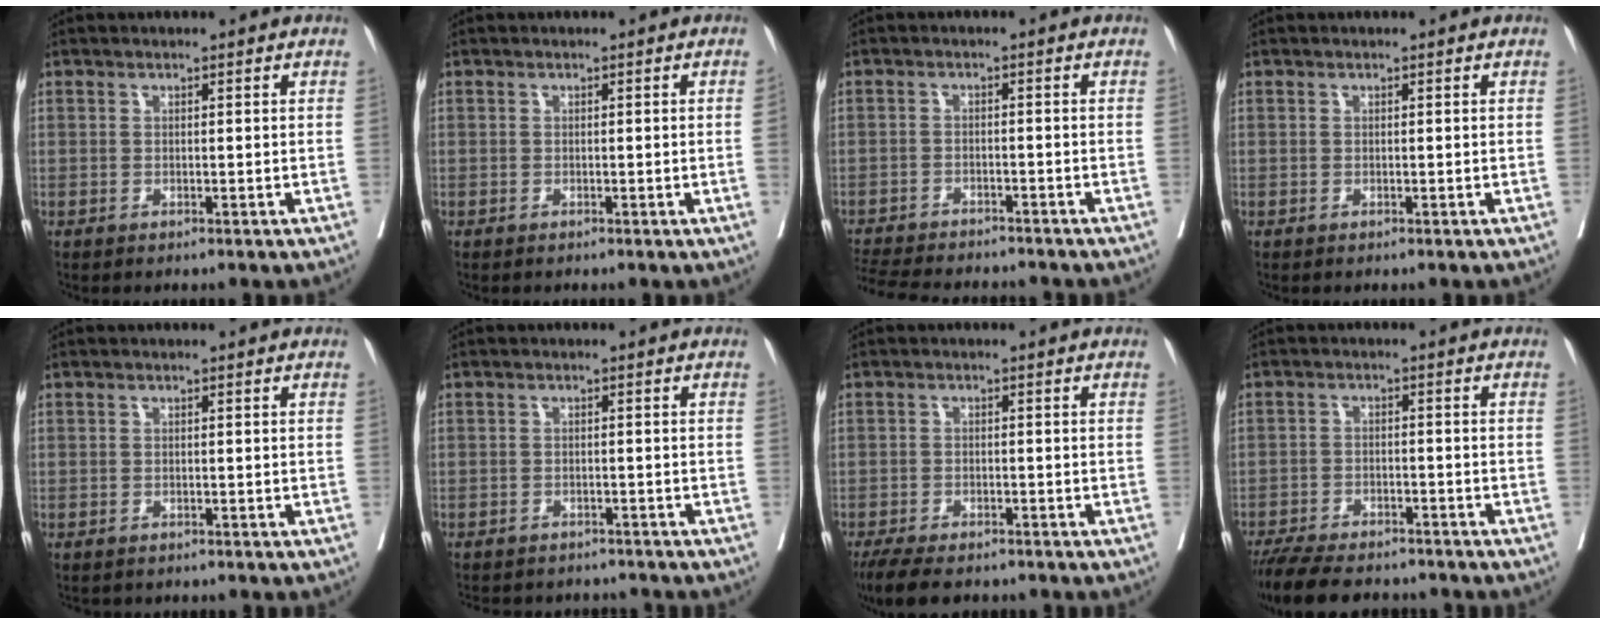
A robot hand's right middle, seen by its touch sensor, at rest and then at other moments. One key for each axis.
{"total": 0.6, "fx": 0.0, "fy": -0.3, "fz": 0.6, "tx": -0.006, "ty": 0.000, "tz": 0.003}
{"total": 12.9, "fx": -11.8, "fy": 2.5, "fz": 4.6, "tx": -0.095, "ty": -0.011, "tz": -0.169}
{"total": 0.0}
{"total": 1.1, "fx": -1.0, "fy": 0.4, "fz": 0.2, "tx": -0.011, "ty": -0.001, "tz": -0.015}
{"total": 8.1, "fx": -7.6, "fy": 2.4, "fz": 1.5, "tx": -0.025, "ty": 0.005, "tz": -0.093}
{"total": 8.0, "fx": -6.5, "fy": 2.6, "fz": 3.8, "tx": -0.057, "ty": -0.011, "tz": -0.100}
{"total": 12.7, "fx": -11.1, "fy": 3.4, "fz": 5.1, "tx": -0.094, "ty": -0.008, "tz": -0.165}